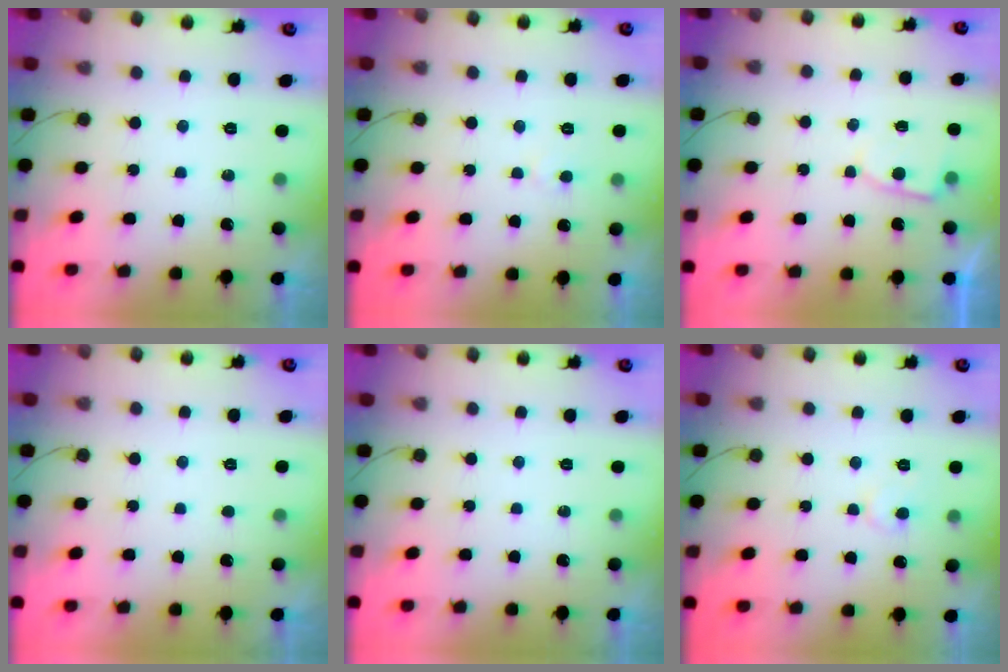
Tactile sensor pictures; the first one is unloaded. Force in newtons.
{"total": 2.6, "press": 2.6, "slide": 0.2}
{"total": 3.6, "press": 3.6, "slide": 0.4}
{"total": 1.6, "press": 1.6, "slide": 0.2}
{"total": 0.0}
{"total": 5.6, "press": 5.6, "slide": 0.4}